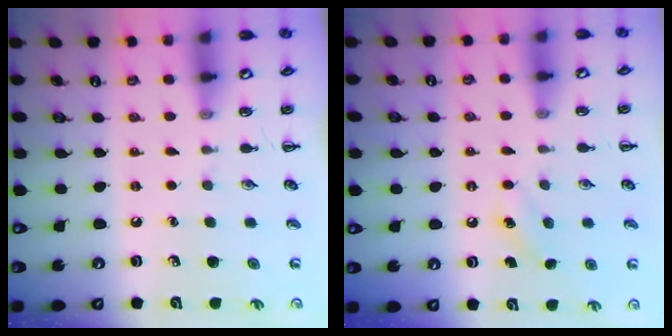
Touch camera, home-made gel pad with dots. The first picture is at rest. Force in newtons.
{"total": 4.6, "press": 4.4, "slide": 1.4}